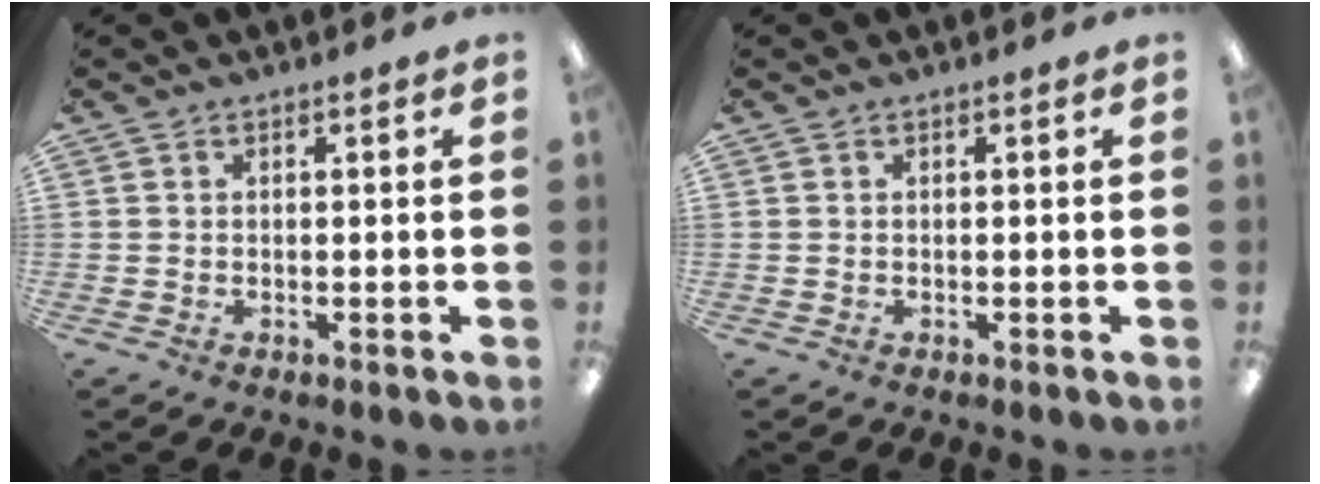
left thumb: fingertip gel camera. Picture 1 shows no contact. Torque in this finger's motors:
{"motor_torque": [0.00, 0.00, 0.01, 0.00, 0.00]}